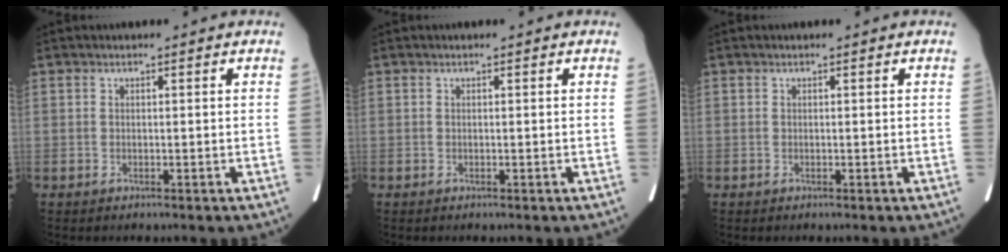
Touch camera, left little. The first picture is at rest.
{"total": 0.0}
{"total": 0.0}